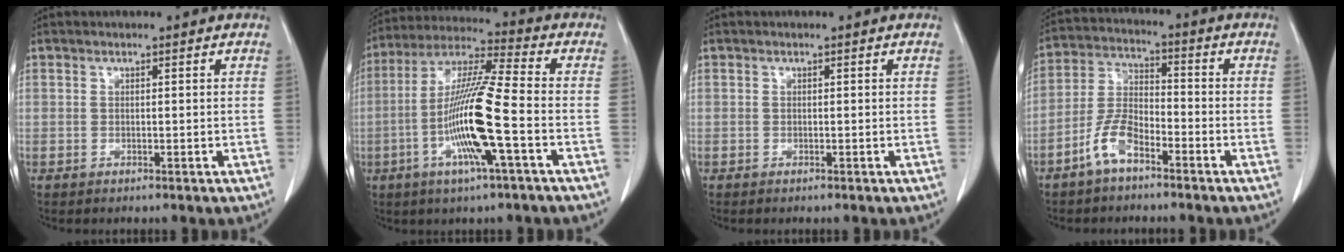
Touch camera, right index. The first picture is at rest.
{"total": 14.2, "force": [-3.8, 0.1, 13.7], "torque": [-0.272, -0.003, -0.078]}
{"total": 0.0}
{"total": 7.1, "force": [-4.5, 2.7, 4.8], "torque": [-0.111, 0.009, -0.092]}